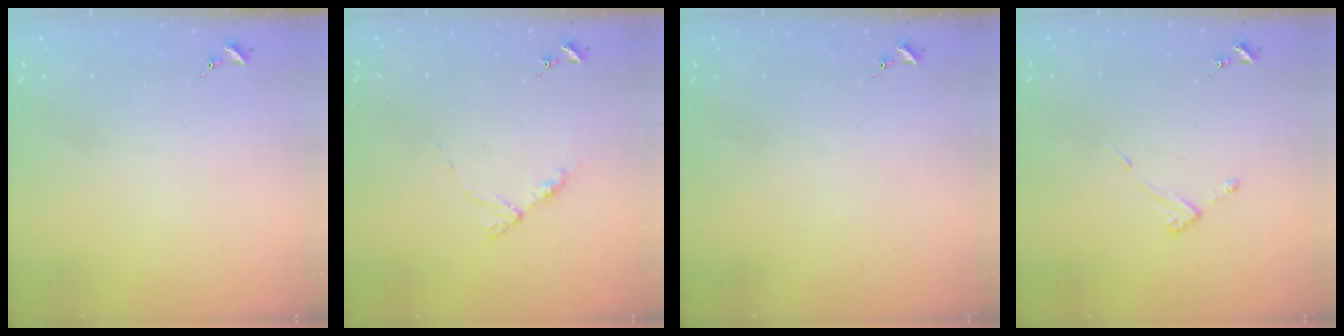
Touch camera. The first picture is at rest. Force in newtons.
{"total": 6.9, "press": 6.8, "slide": 0.7}
{"total": 0.0}
{"total": 3.8, "press": 3.7, "slide": 0.4}